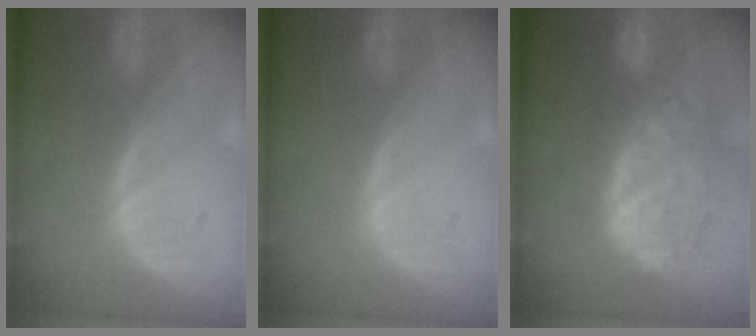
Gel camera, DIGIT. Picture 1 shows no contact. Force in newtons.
{"total": 0.0}
{"total": 12.1, "press": 9.9, "slide": 6.9}